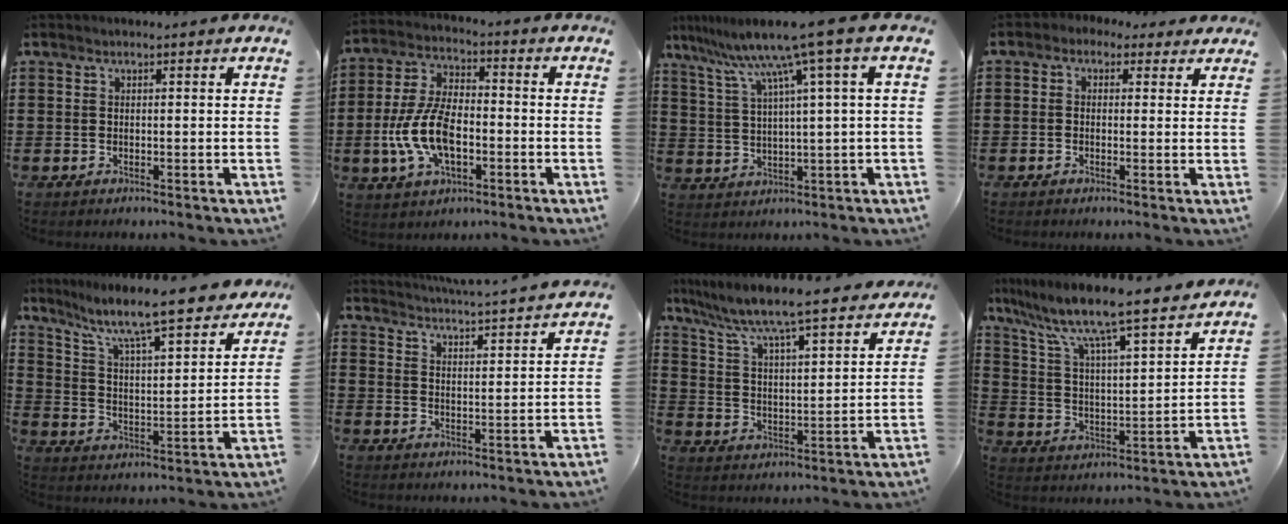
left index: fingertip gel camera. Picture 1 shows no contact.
{"total": 10.4, "force": [-2.9, 5.3, 8.5], "torque": [-0.205, -0.005, -0.060]}
{"total": 9.2, "force": [5.6, -1.2, 7.2], "torque": [-0.159, -0.027, 0.086]}
{"total": 1.8, "force": [0.0, 1.7, 0.6], "torque": [-0.017, 0.011, -0.002]}
{"total": 8.5, "force": [7.4, 0.1, 4.2], "torque": [-0.104, -0.058, 0.118]}
{"total": 4.2, "force": [4.0, -0.8, 0.7], "torque": [-0.036, -0.036, 0.063]}
{"total": 6.0, "force": [5.7, -0.2, 2.1], "torque": [-0.068, -0.051, 0.088]}
{"total": 8.3, "force": [7.2, 0.2, 4.1], "torque": [-0.110, -0.055, 0.115]}